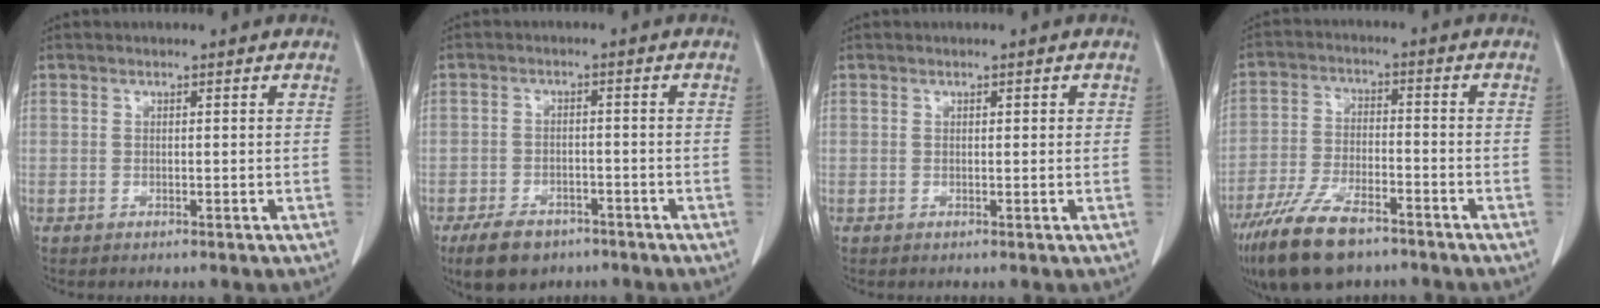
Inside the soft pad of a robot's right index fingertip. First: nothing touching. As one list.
[{"total": 6.8, "force": [-4.9, 3.7, 3.0], "torque": [-0.058, -0.002, -0.076]}, {"total": 0.9, "force": [0.3, 0.4, 0.7], "torque": [-0.009, 0.003, 0.004]}, {"total": 12.4, "force": [-8.8, 4.0, 7.7], "torque": [-0.153, -0.017, -0.160]}]